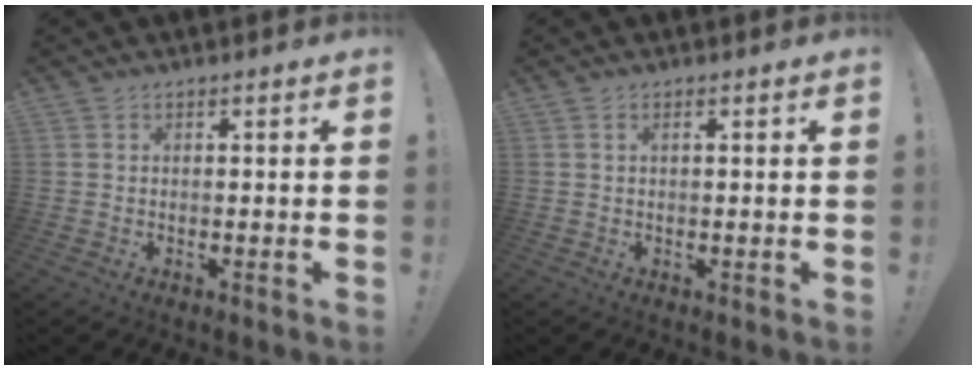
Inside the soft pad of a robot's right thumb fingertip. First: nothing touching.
{"total": 0.8, "force": [0.3, 0.2, 0.8], "torque": [-0.013, 0.001, 0.004]}